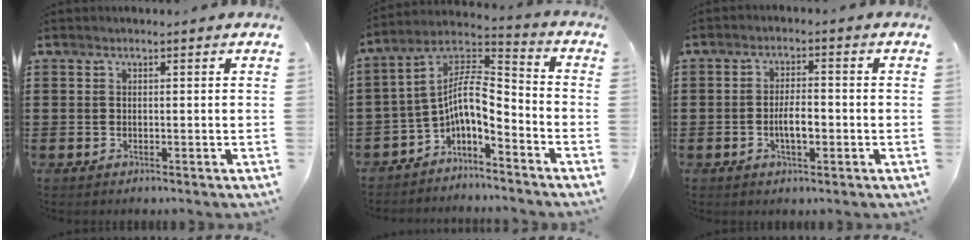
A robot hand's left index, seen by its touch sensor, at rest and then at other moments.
{"total": 8.0, "force": [-3.2, 2.9, 6.8], "torque": [-0.159, -0.019, -0.075]}
{"total": 4.3, "force": [-1.0, 1.6, 3.9], "torque": [-0.068, 0.007, -0.019]}